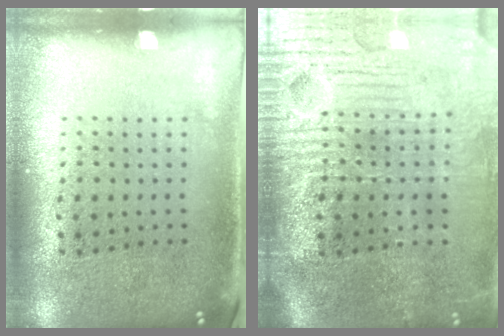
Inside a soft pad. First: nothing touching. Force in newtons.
{"total": 4.6, "press": 4.1, "slide": 2.1}